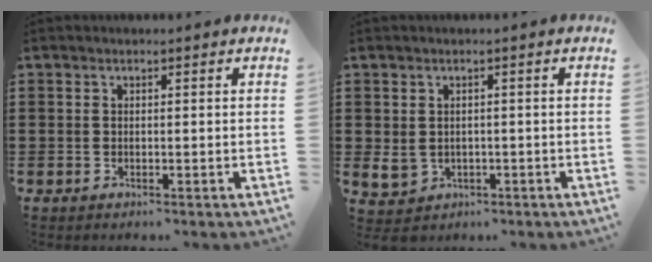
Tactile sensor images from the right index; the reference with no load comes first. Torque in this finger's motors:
{"motor_torque": [-0.39, 1.20, -0.10, -0.04]}